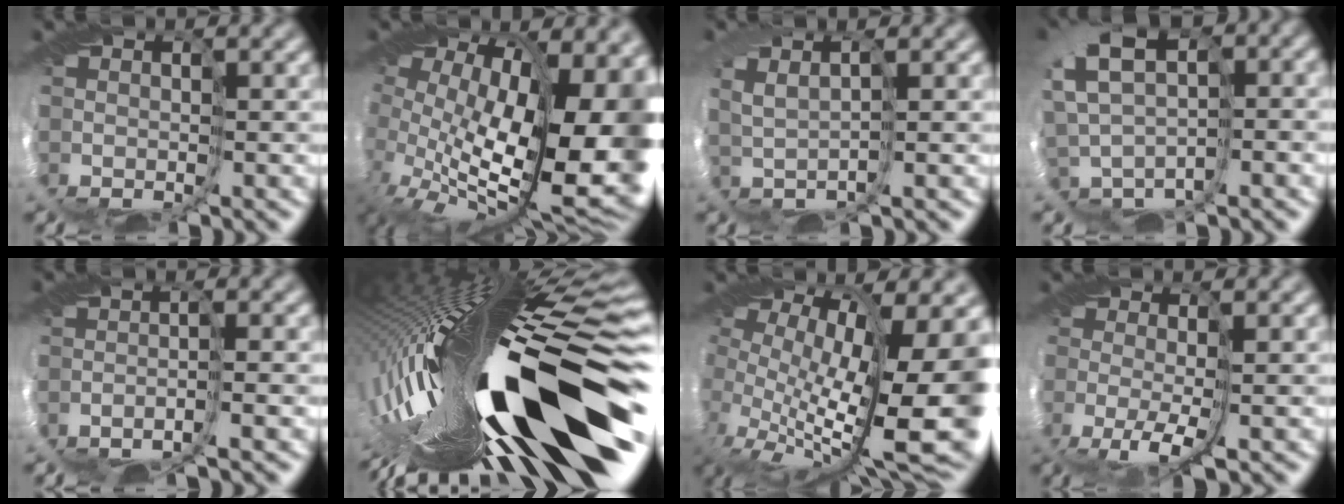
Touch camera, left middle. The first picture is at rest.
{"total": 14.4, "force": [0.9, 7.9, 12.1], "torque": [-0.180, -0.028, 0.037]}
{"total": 2.4, "force": [2.2, -0.8, -0.1], "torque": [0.008, 0.025, 0.026]}
{"total": 5.7, "force": [3.1, 2.8, 3.9], "torque": [-0.079, 0.049, 0.064]}
{"total": 1.8, "force": [-1.5, -0.2, 1.0], "torque": [-0.018, 0.003, -0.031]}
{"total": 17.5, "force": [-4.7, 3.5, 16.5], "torque": [-0.270, -0.034, -0.080]}
{"total": 14.2, "force": [0.0, 6.1, 12.8], "torque": [-0.193, -0.034, 0.020]}
{"total": 2.1, "force": [-1.2, 0.7, 1.6], "torque": [-0.052, -0.002, -0.033]}